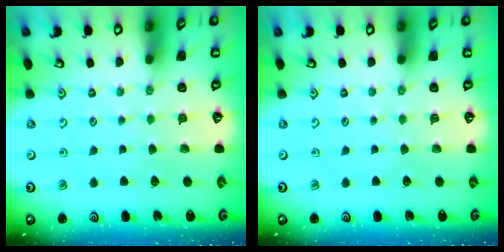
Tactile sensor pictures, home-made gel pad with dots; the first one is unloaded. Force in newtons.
{"total": 0.0}